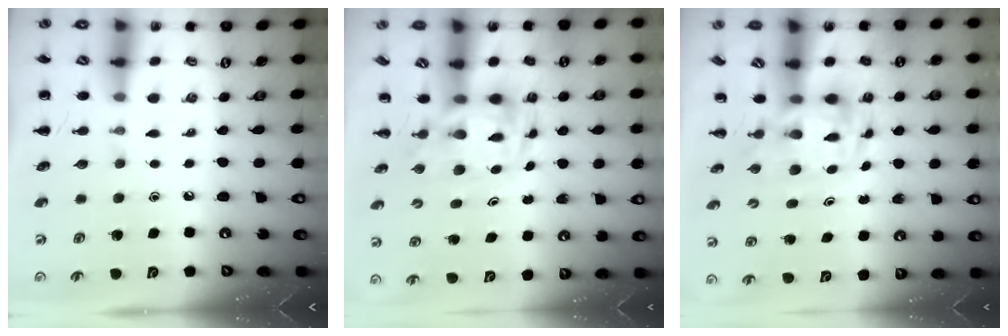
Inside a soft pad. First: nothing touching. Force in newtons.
{"total": 3.0, "press": 3.0, "slide": 0.6}
{"total": 2.9, "press": 2.9, "slide": 0.6}